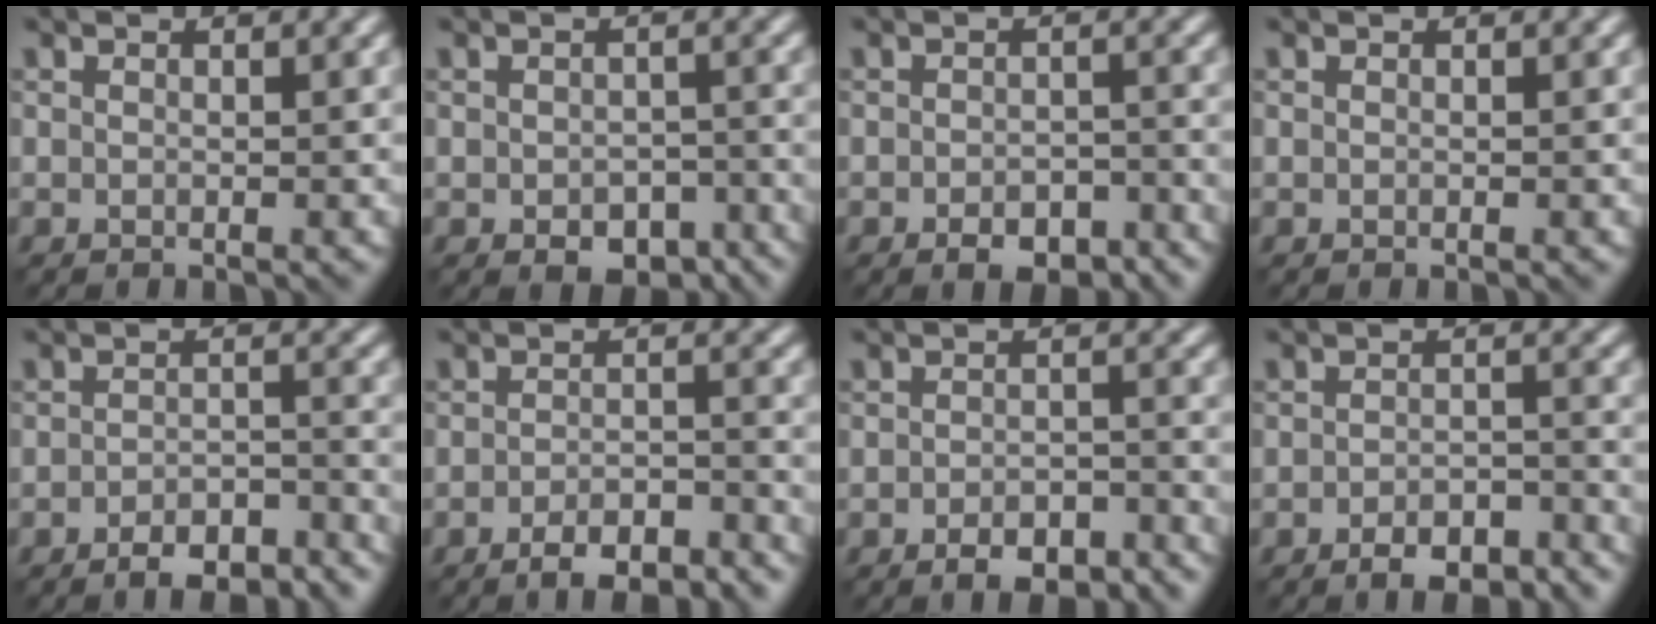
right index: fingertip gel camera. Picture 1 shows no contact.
{"total": 3.9, "force": [-1.9, 2.3, 2.5], "torque": [-0.032, -0.009, -0.023]}
{"total": 3.9, "force": [-2.6, 1.8, 2.3], "torque": [-0.030, -0.003, -0.036]}
{"total": 0.0}
{"total": 5.0, "force": [-4.0, 1.6, 2.6], "torque": [-0.036, -0.001, -0.058]}
{"total": 4.6, "force": [-3.4, 1.3, 2.7], "torque": [-0.041, -0.001, -0.052]}
{"total": 4.3, "force": [-3.1, 1.6, 2.5], "torque": [-0.032, -0.001, -0.045]}
{"total": 4.7, "force": [-3.6, 1.7, 2.6], "torque": [-0.034, -0.001, -0.052]}